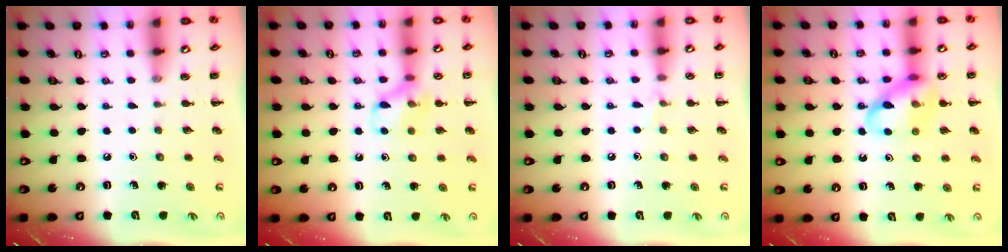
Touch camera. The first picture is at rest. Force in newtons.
{"total": 10.5, "press": 10.4, "slide": 1.5}
{"total": 3.9, "press": 3.7, "slide": 1.3}
{"total": 12.5, "press": 12.4, "slide": 1.8}